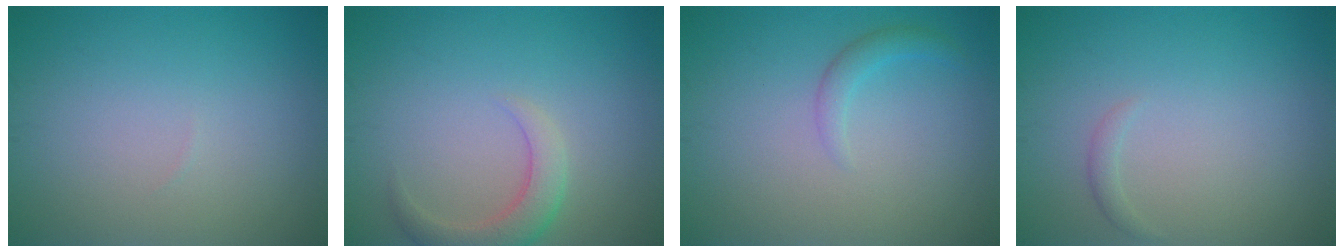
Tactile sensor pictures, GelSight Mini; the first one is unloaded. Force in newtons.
{"total": 3.0, "press": 3.0, "slide": 0.3}
{"total": 1.5, "press": 1.5, "slide": 0.0}
{"total": 0.7, "press": 0.7, "slide": 0.0}